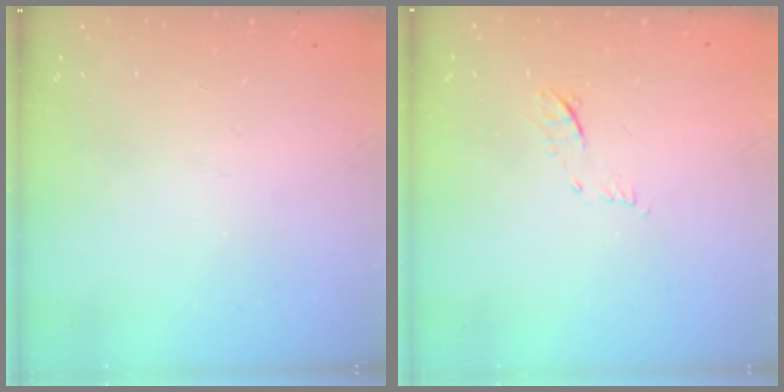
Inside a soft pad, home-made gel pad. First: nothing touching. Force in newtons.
{"total": 8.0, "press": 7.9, "slide": 1.0}